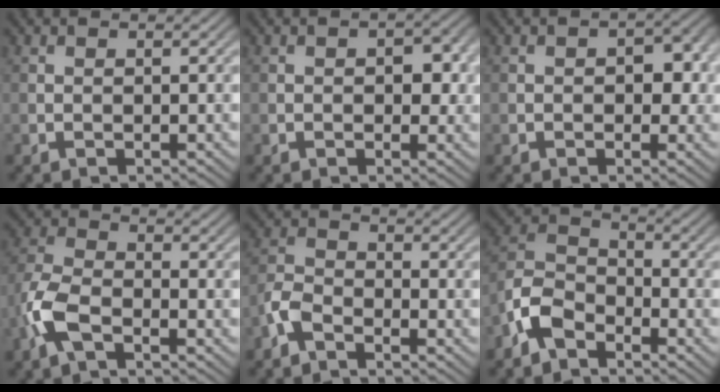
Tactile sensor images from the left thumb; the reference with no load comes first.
{"total": 3.1, "force": [0.1, 2.0, 2.3], "torque": [-0.035, -0.005, -0.001]}
{"total": 3.5, "force": [-0.1, 2.4, 2.5], "torque": [-0.036, -0.005, -0.002]}
{"total": 6.3, "force": [-3.2, 2.9, 4.6], "torque": [-0.115, -0.001, -0.083]}
{"total": 3.7, "force": [-2.7, 1.6, 1.9], "torque": [-0.044, 0.001, -0.073]}
{"total": 6.5, "force": [-4.3, 3.4, 3.5], "torque": [-0.077, 0.006, -0.108]}